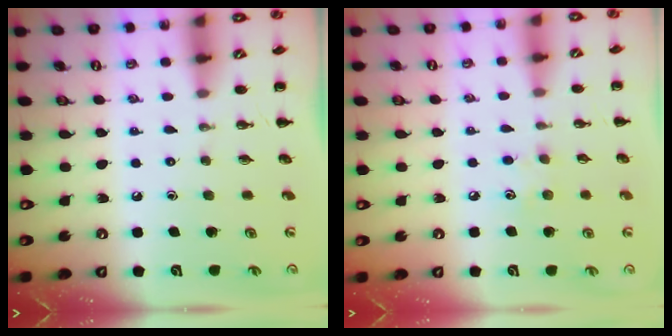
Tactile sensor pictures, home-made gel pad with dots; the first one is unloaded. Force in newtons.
{"total": 4.8, "press": 4.6, "slide": 1.3}